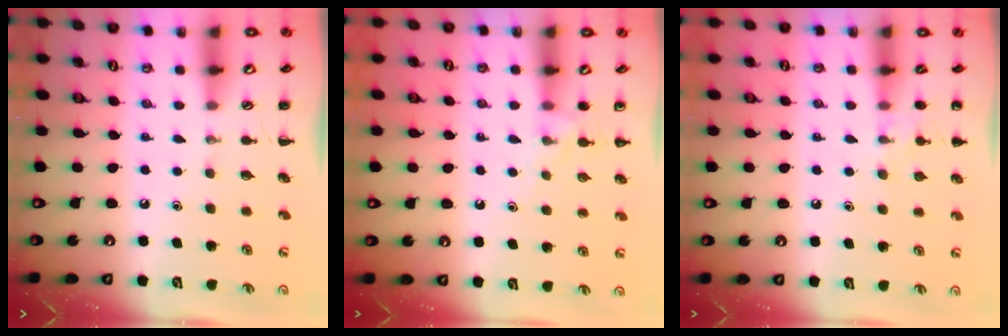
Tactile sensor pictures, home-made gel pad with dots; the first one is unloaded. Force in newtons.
{"total": 6.8, "press": 6.3, "slide": 2.4}
{"total": 7.4, "press": 7.0, "slide": 2.1}